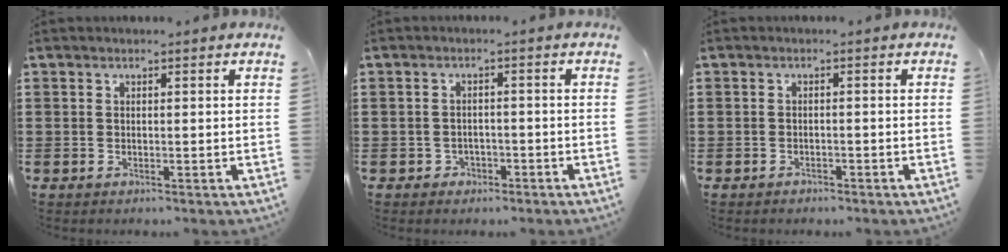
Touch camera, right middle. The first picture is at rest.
{"total": 1.6, "force": [-1.3, 1.0, 0.1], "torque": [-0.009, 0.001, -0.031]}
{"total": 1.0, "force": [-0.9, 0.3, 0.1], "torque": [-0.005, 0.002, -0.021]}